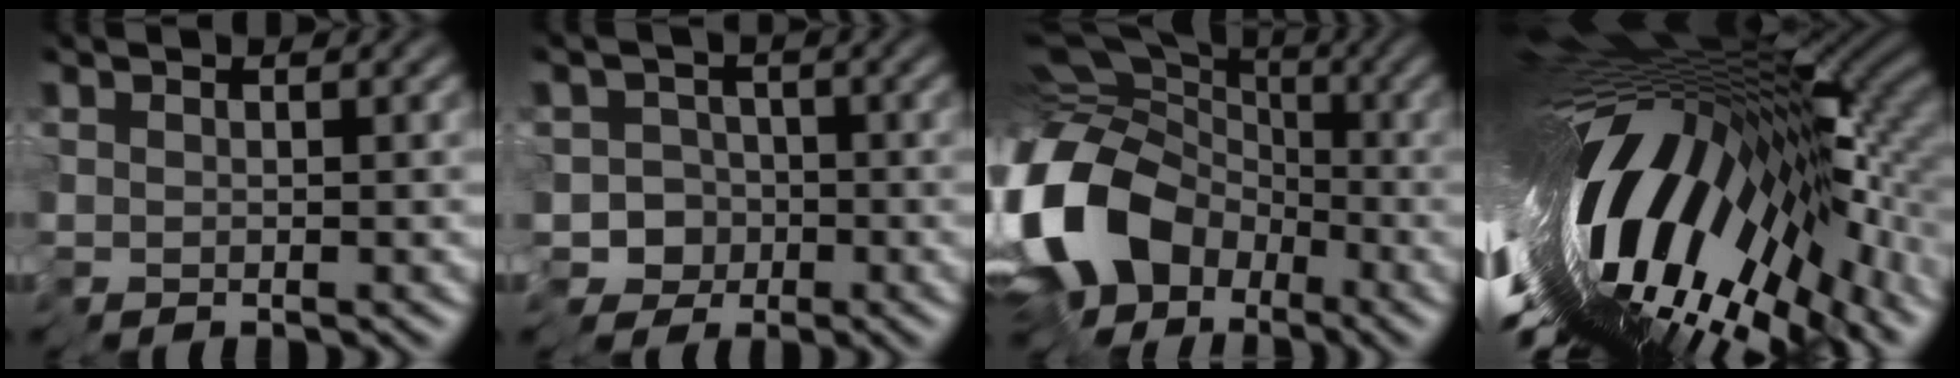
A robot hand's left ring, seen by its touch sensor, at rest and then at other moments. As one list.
[{"total": 6.6, "force": [-3.6, 5.3, 1.8], "torque": [-0.013, 0.014, -0.087]}, {"total": 15.6, "force": [-6.4, 10.9, 9.1], "torque": [-0.218, -0.005, -0.115]}, {"total": 17.1, "force": [-3.0, 5.6, 15.9], "torque": [-0.262, -0.001, -0.055]}]